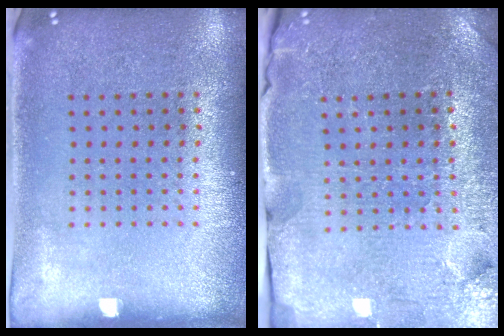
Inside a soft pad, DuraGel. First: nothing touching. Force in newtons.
{"total": 3.8, "press": 3.7, "slide": 0.7}